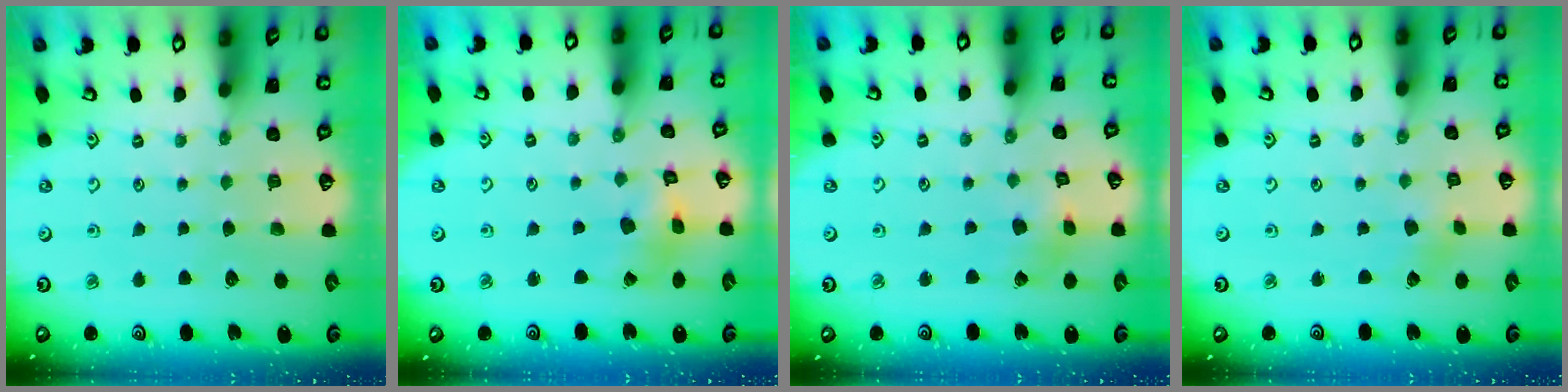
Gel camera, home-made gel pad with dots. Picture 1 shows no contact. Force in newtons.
{"total": 5.9, "press": 5.9, "slide": 0.5}
{"total": 3.0, "press": 2.9, "slide": 0.5}
{"total": 1.5, "press": 1.4, "slide": 0.2}